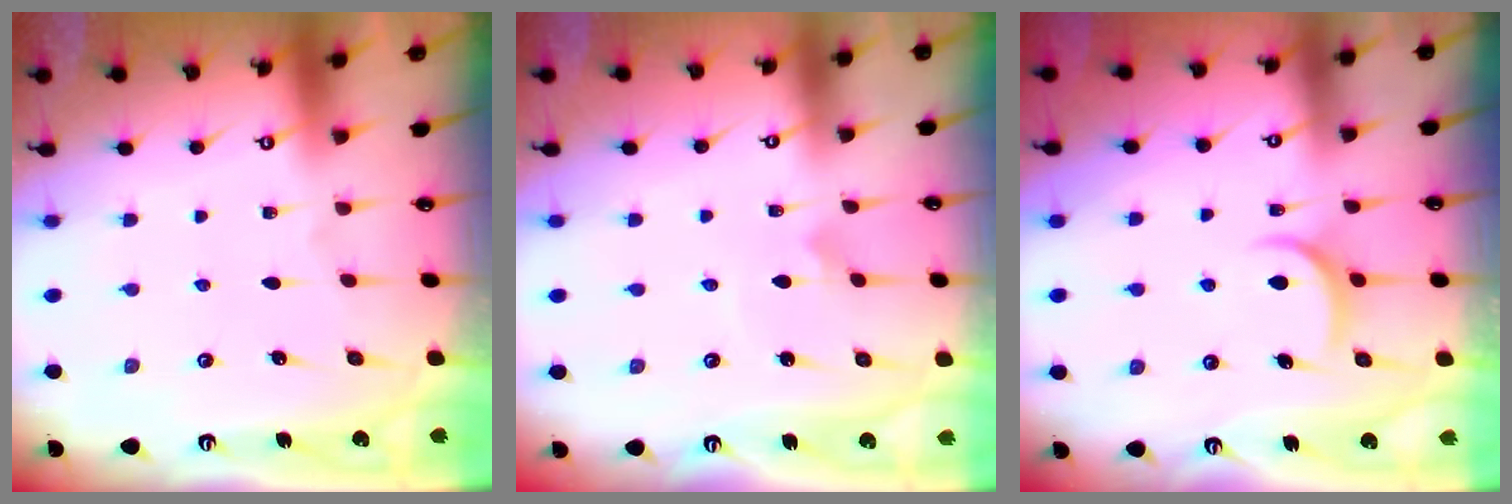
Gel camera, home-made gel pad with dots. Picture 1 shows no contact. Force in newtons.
{"total": 2.4, "press": 2.4, "slide": 0.1}
{"total": 6.5, "press": 6.5, "slide": 0.6}